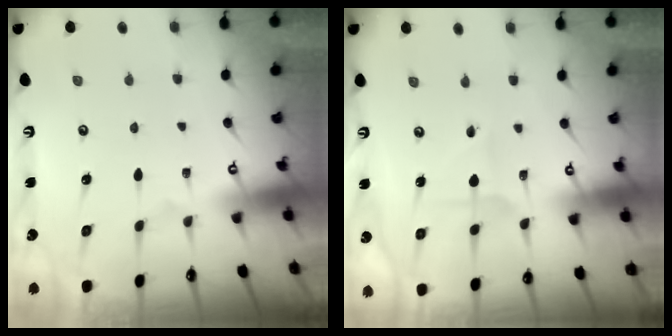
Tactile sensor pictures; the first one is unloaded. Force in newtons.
{"total": 2.5, "press": 2.5, "slide": 0.2}